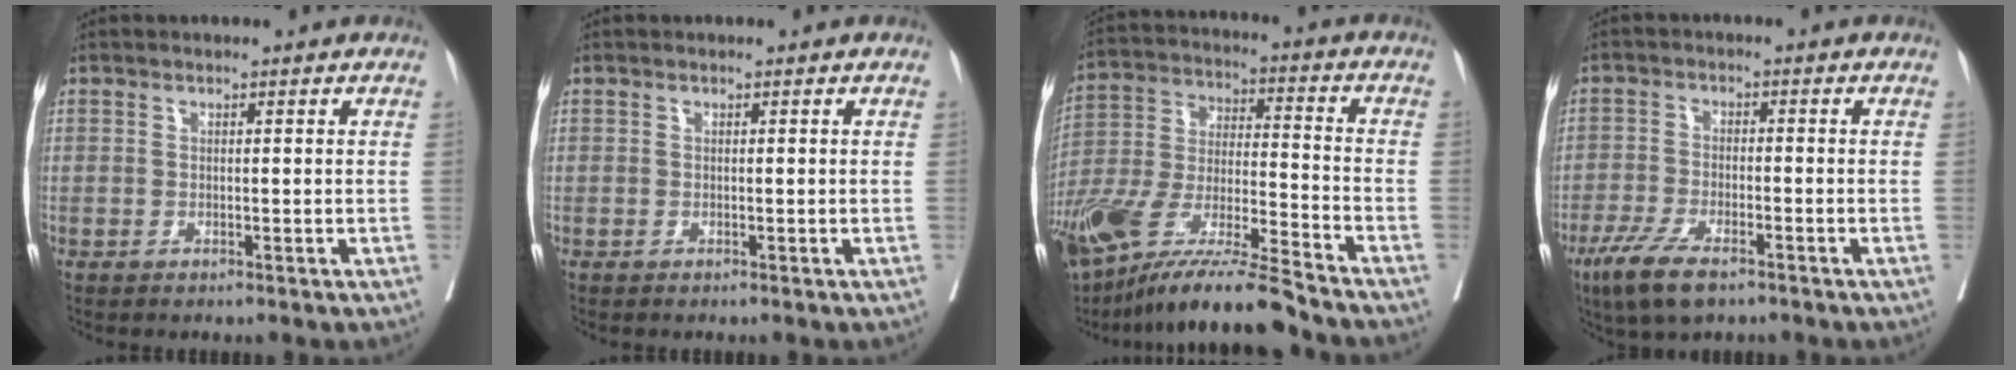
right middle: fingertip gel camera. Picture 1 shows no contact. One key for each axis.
{"total": 0.0}
{"total": 20.6, "fx": -16.1, "fy": 1.3, "fz": 12.7, "tx": -0.266, "ty": -0.039, "tz": -0.301}
{"total": 7.7, "fx": -5.1, "fy": 2.1, "fz": 5.4, "tx": -0.109, "ty": -0.017, "tz": -0.089}